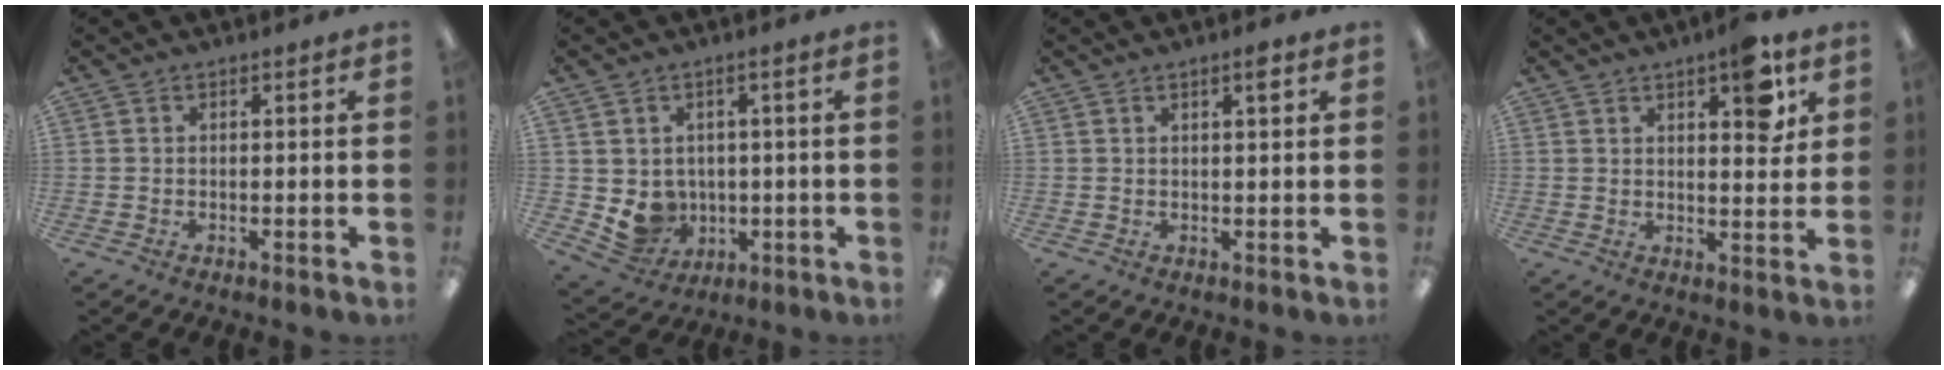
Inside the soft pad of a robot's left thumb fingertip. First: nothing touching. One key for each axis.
{"total": 6.3, "fx": 0.5, "fy": 6.1, "fz": 1.5, "tx": -0.034, "ty": -0.007, "tz": 0.020}
{"total": 2.3, "fx": 1.4, "fy": 0.4, "fz": 1.8, "tx": -0.031, "ty": -0.001, "tz": 0.021}
{"total": 8.4, "fx": 4.9, "fy": 2.9, "fz": 6.3, "tx": -0.068, "ty": -0.026, "tz": 0.073}